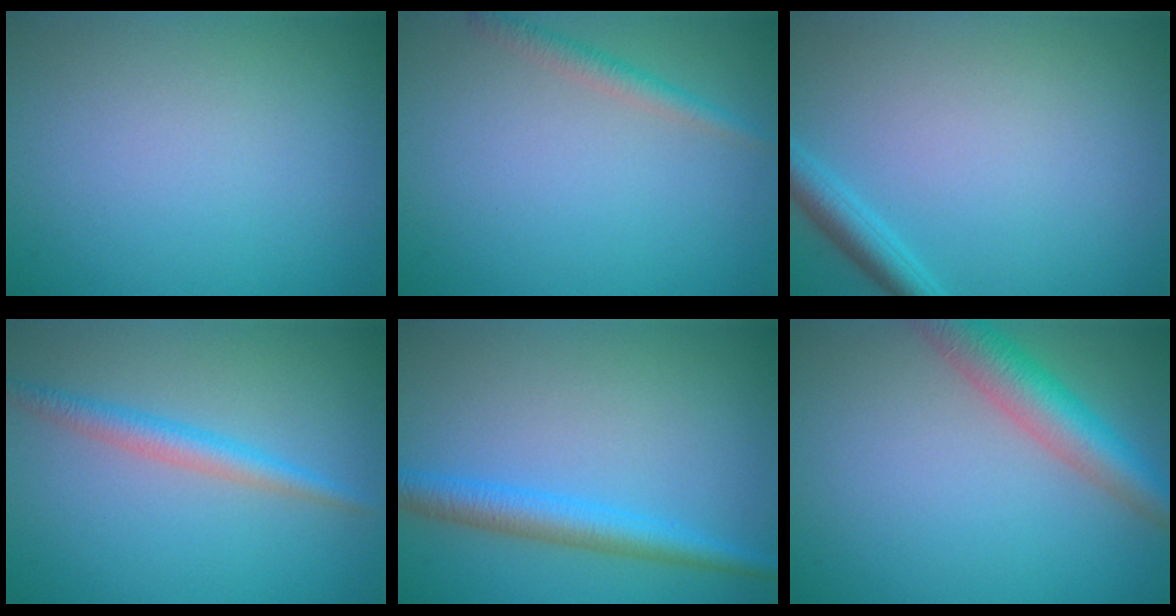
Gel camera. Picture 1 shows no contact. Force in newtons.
{"total": 1.6, "press": 1.6, "slide": 0.0}
{"total": 2.3, "press": 2.3, "slide": 0.1}
{"total": 2.5, "press": 2.5, "slide": 0.1}
{"total": 3.6, "press": 3.6, "slide": 0.1}
{"total": 5.0, "press": 5.0, "slide": 0.2}